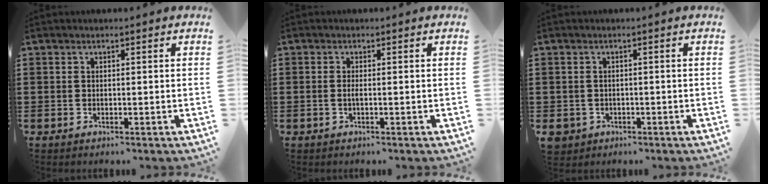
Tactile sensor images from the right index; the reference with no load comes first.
{"total": 1.1, "force": [-0.3, 0.1, 1.0], "torque": [-0.020, -0.001, -0.005]}
{"total": 1.7, "force": [-1.1, 1.3, 0.1], "torque": [-0.015, -0.003, -0.028]}